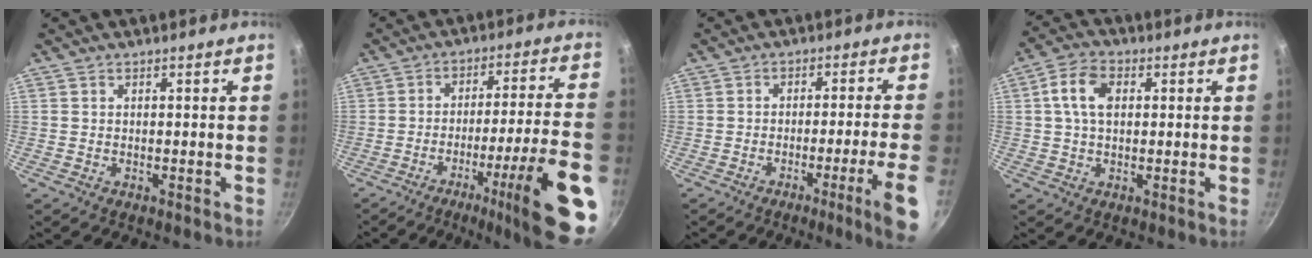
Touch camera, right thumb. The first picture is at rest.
{"total": 20.7, "force": [-9.6, 2.5, 18.2], "torque": [-0.239, 0.038, -0.137]}
{"total": 9.9, "force": [-4.5, -0.5, 8.8], "torque": [-0.129, 0.019, -0.063]}
{"total": 7.0, "force": [1.4, 4.7, 5.0], "torque": [-0.084, 0.012, 0.018]}